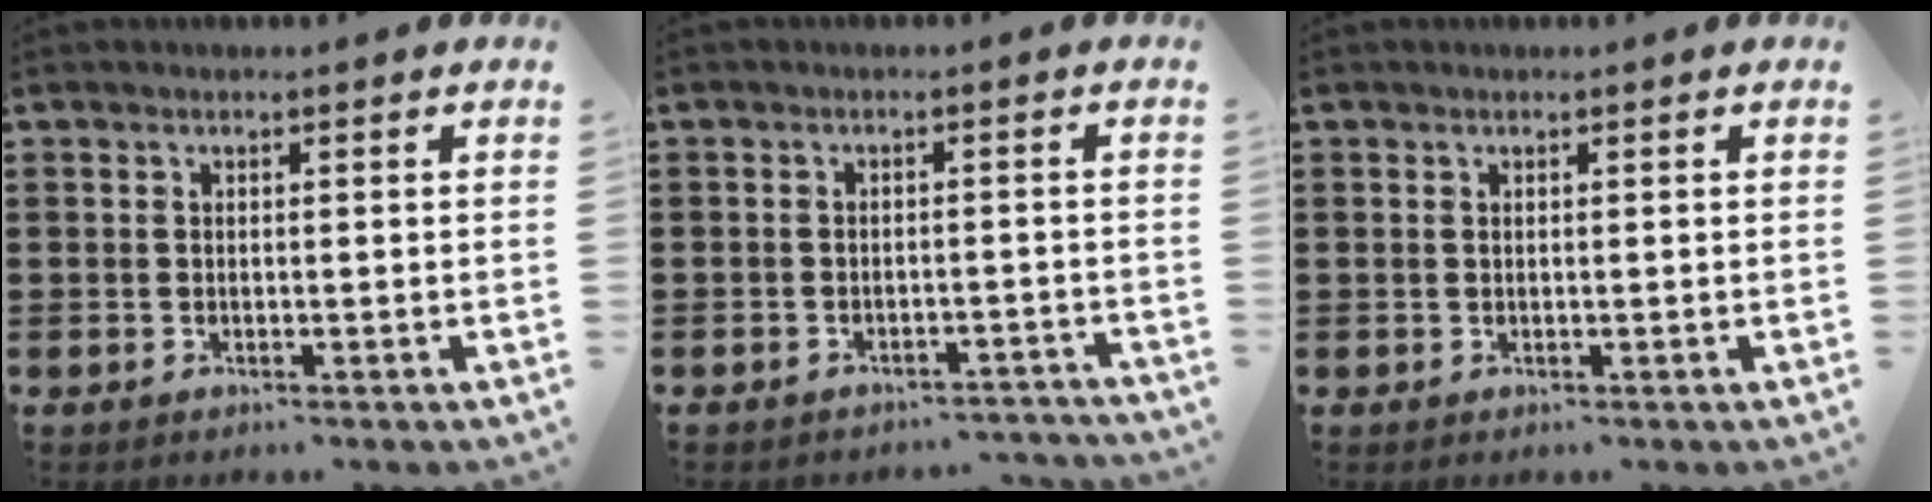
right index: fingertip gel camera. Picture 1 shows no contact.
{"total": 2.4, "force": [-2.3, 0.4, 0.2], "torque": [-0.009, -0.001, -0.049]}
{"total": 0.0}